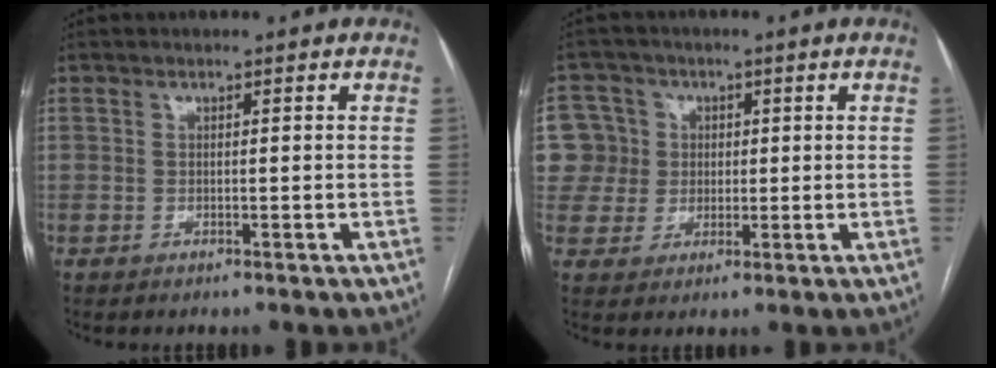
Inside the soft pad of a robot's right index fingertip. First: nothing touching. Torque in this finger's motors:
{"motor_torque": [0.24, 0.05, 0.07, 0.00]}